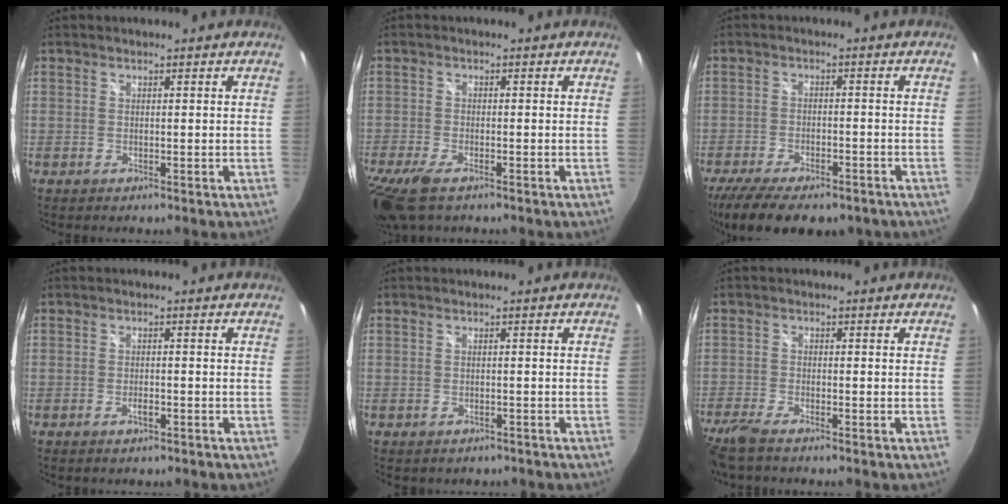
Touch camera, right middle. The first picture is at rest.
{"total": 9.3, "force": [-6.2, 3.4, 6.1], "torque": [-0.151, -0.039, -0.118]}
{"total": 14.8, "force": [-11.2, 5.3, 8.2], "torque": [-0.177, -0.043, -0.170]}
{"total": 1.7, "force": [-1.1, 0.9, 1.0], "torque": [-0.020, -0.001, -0.019]}
{"total": 2.4, "force": [-1.8, 1.4, 0.8], "torque": [-0.018, -0.011, -0.021]}
{"total": 6.8, "force": [-5.6, 1.1, 3.7], "torque": [-0.103, -0.028, -0.109]}